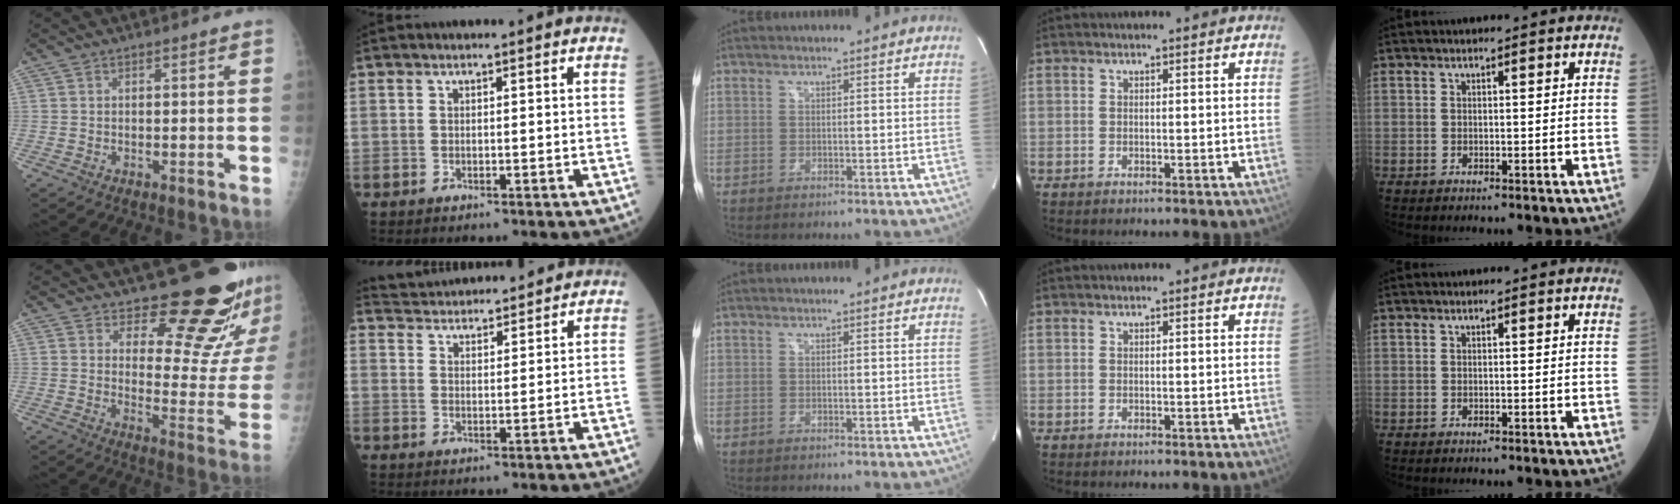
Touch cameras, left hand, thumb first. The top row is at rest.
{"thumb": {"total": 18.3, "force": [16.0, 5.7, 6.8], "torque": [-0.034, -0.150, 0.196]}, "index": {"total": 12.8, "force": [12.3, 2.0, 3.0], "torque": [-0.047, 0.032, 0.184]}}